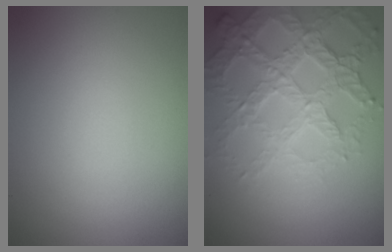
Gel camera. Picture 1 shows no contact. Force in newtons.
{"total": 7.5, "press": 5.2, "slide": 5.4}